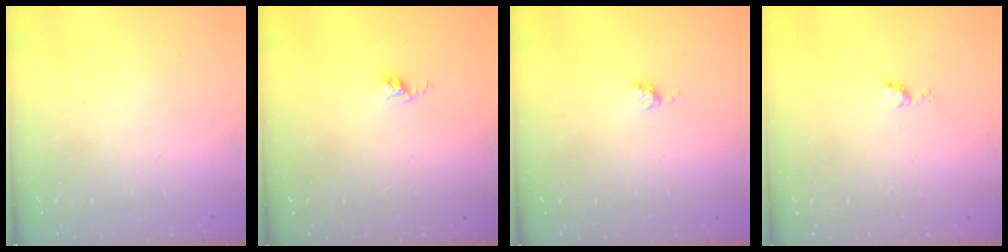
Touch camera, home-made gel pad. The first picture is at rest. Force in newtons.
{"total": 2.8, "press": 2.7, "slide": 0.4}
{"total": 3.8, "press": 3.7, "slide": 0.6}
{"total": 5.1, "press": 5.1, "slide": 0.5}